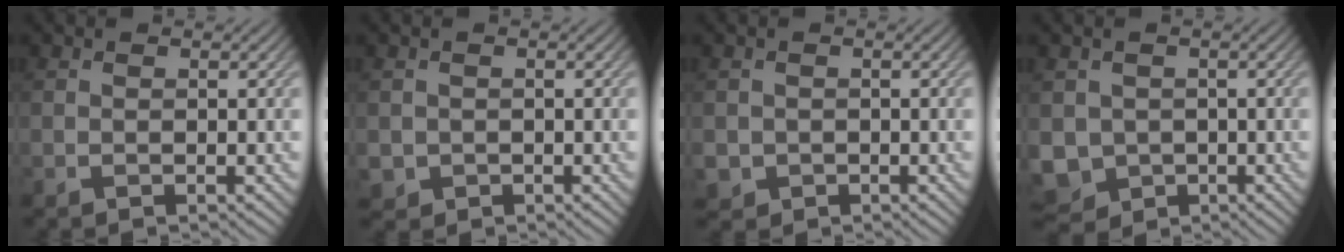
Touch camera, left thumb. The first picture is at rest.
{"total": 1.7, "force": [-0.3, 1.6, 0.2], "torque": [-0.006, -0.013, -0.006]}
{"total": 1.9, "force": [-0.5, 1.8, 0.3], "torque": [-0.009, -0.012, -0.011]}
{"total": 5.0, "force": [-0.8, 4.6, 1.8], "torque": [-0.062, -0.030, -0.016]}